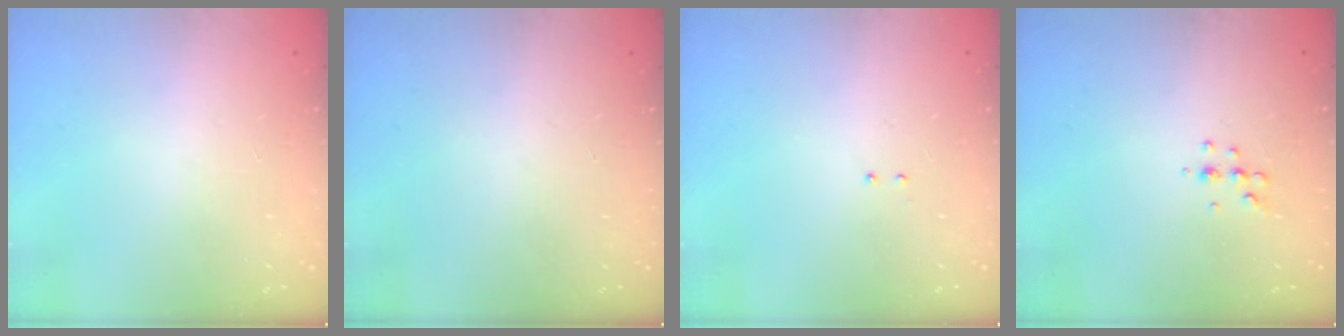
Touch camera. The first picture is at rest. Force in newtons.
{"total": 0.0}
{"total": 2.1, "press": 2.0, "slide": 0.6}
{"total": 4.5, "press": 4.3, "slide": 1.2}